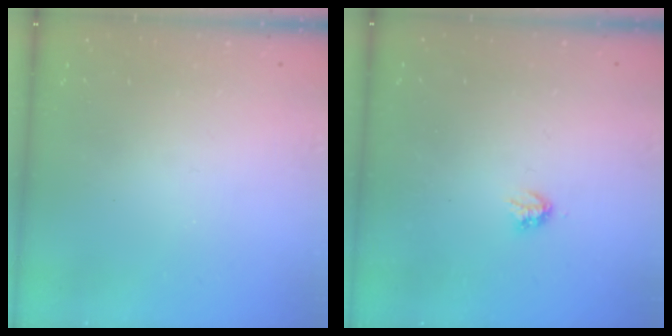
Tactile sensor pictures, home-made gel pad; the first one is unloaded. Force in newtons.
{"total": 2.9, "press": 2.9, "slide": 0.5}